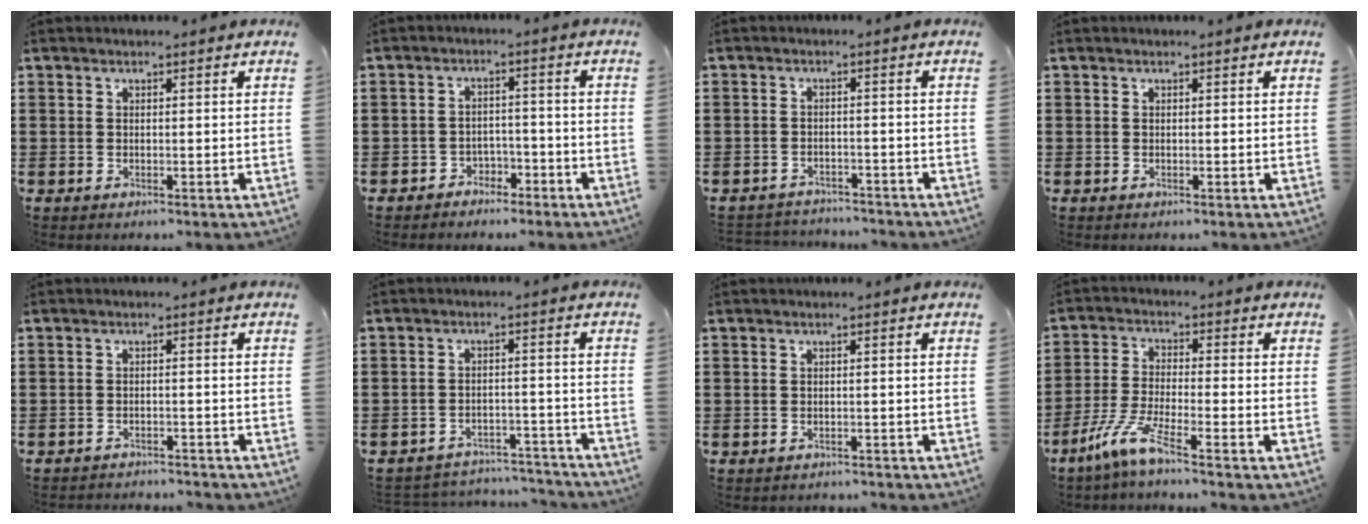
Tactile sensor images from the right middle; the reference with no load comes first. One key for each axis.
{"total": 2.9, "fx": -2.6, "fy": 1.2, "fz": 0.0, "tx": -0.011, "ty": 0.003, "tz": -0.058}
{"total": 2.7, "fx": -2.6, "fy": 0.5, "fz": -0.4, "tx": -0.001, "ty": 0.001, "tz": -0.060}
{"total": 0.0}
{"total": 1.9, "fx": -1.9, "fy": 0.1, "fz": 0.0, "tx": -0.006, "ty": 0.001, "tz": -0.041}
{"total": 4.3, "fx": -4.2, "fy": 0.7, "fz": 0.1, "tx": -0.012, "ty": 0.004, "tz": -0.092}
{"total": 1.0, "fx": -1.0, "fy": 0.3, "fz": -0.2, "tx": 0.001, "ty": 0.004, "tz": -0.023}
{"total": 6.8, "fx": -4.7, "fy": 0.4, "fz": 4.9, "tx": -0.120, "ty": -0.017, "tz": -0.096}